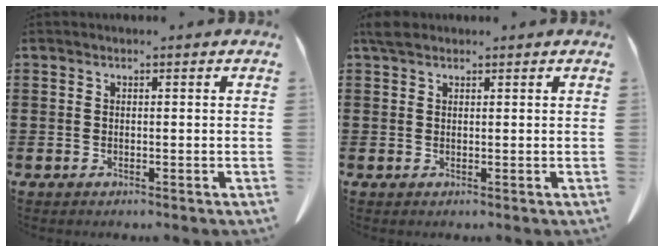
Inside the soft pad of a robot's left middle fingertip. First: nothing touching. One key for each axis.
{"total": 2.0, "fx": 1.6, "fy": 0.9, "fz": 0.9, "tx": -0.023, "ty": 0.004, "tz": 0.031}